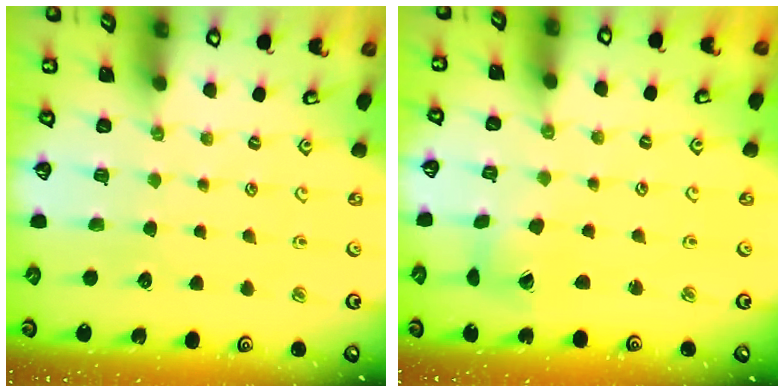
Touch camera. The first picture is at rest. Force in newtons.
{"total": 4.0, "press": 4.0, "slide": 0.5}